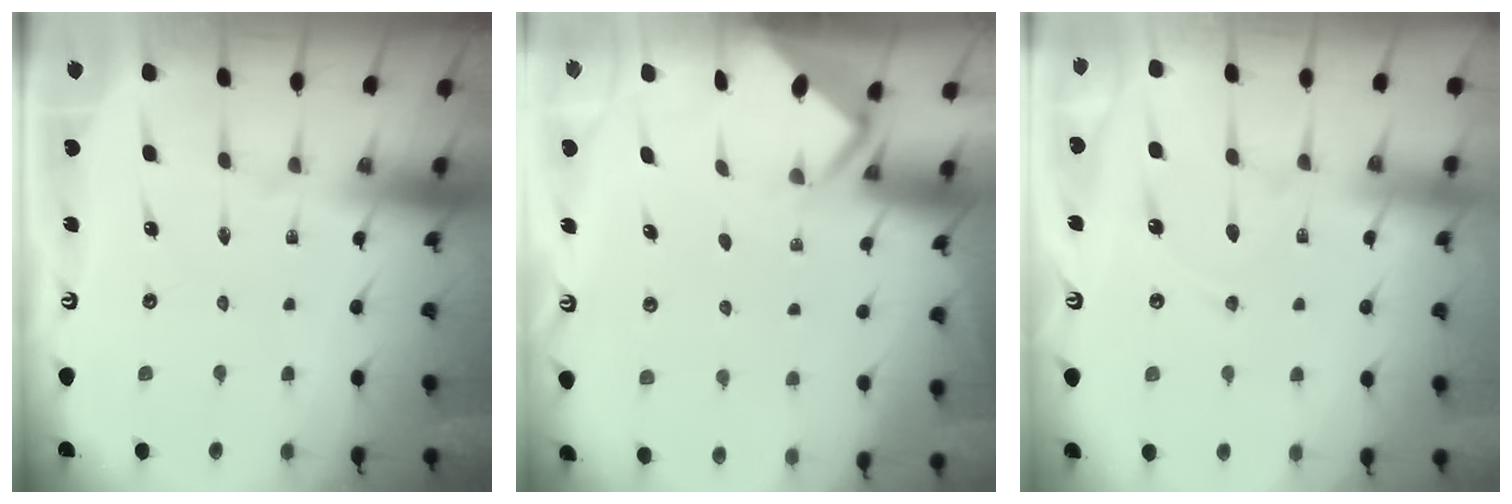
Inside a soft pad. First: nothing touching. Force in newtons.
{"total": 2.7, "press": 2.7, "slide": 0.1}
{"total": 8.7, "press": 8.6, "slide": 0.9}